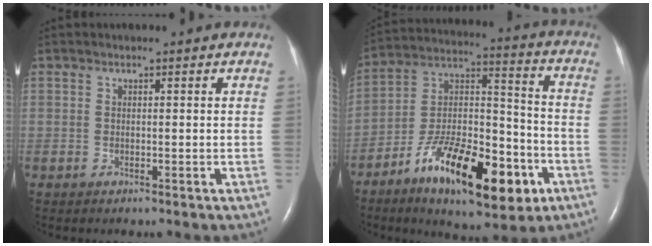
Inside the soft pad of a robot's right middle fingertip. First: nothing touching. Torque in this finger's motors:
{"motor_torque": [1.20, -0.93, 0.93, 0.21]}